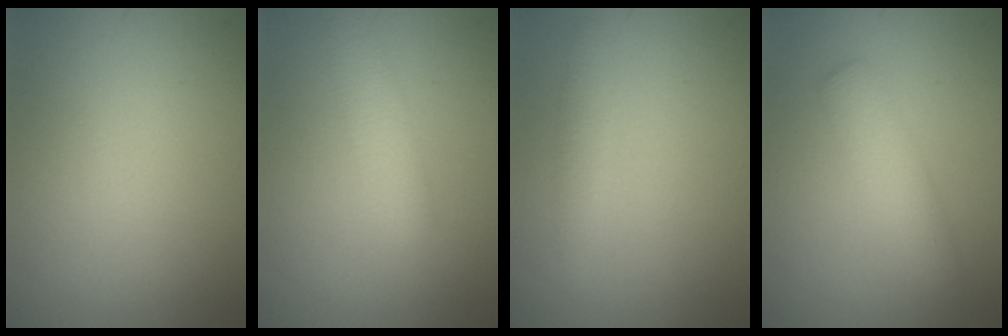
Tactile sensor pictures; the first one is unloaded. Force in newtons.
{"total": 2.5, "press": 2.5, "slide": 0.1}
{"total": 1.4, "press": 1.4, "slide": 0.0}
{"total": 2.6, "press": 2.6, "slide": 0.1}